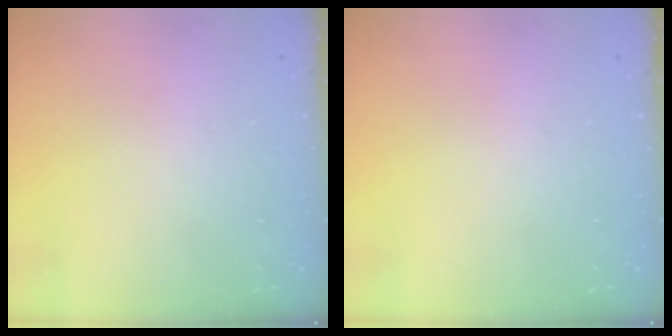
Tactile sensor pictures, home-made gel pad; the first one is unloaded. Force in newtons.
{"total": 0.0}